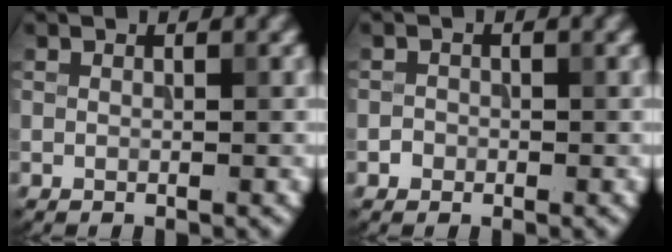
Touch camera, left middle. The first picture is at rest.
{"total": 0.8, "force": [-0.4, 0.8, 0.0], "torque": [0.006, -0.001, -0.007]}